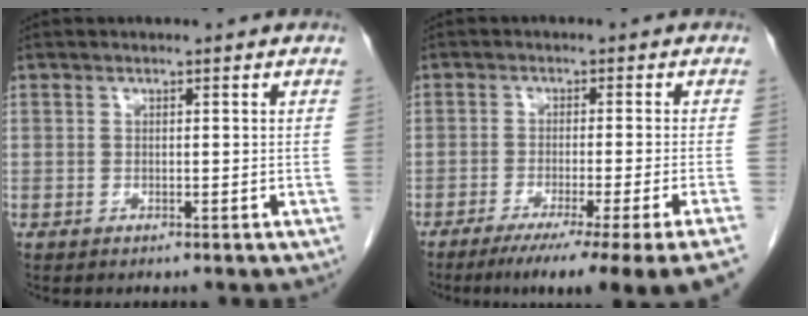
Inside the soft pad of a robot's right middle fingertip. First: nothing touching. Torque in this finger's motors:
{"motor_torque": [0.43, -0.41, 0.15, 0.06]}